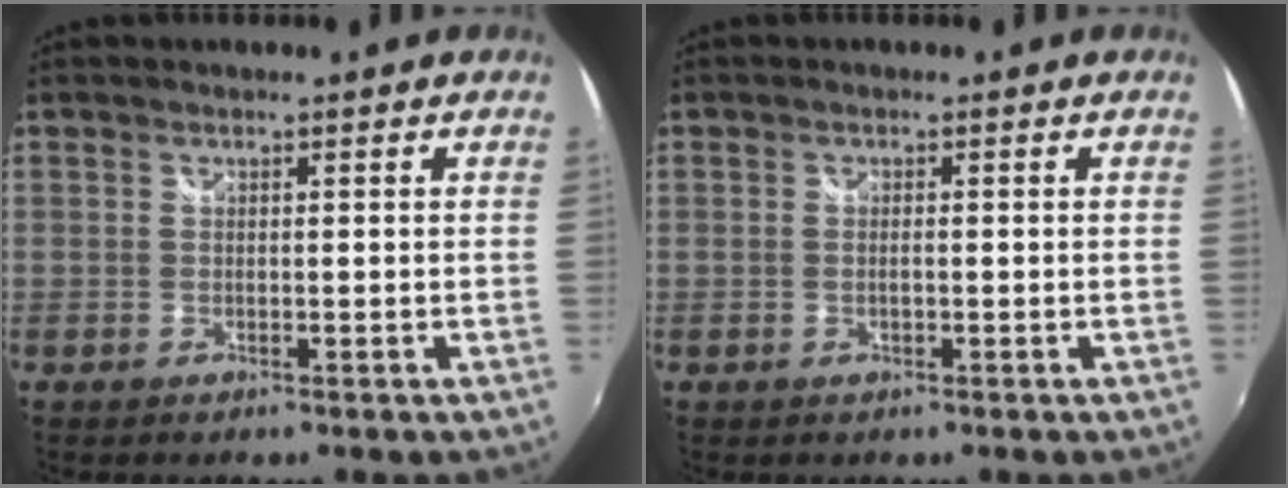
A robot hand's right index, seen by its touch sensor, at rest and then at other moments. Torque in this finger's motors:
{"motor_torque": [-0.34, 0.07, -0.12, -0.01]}